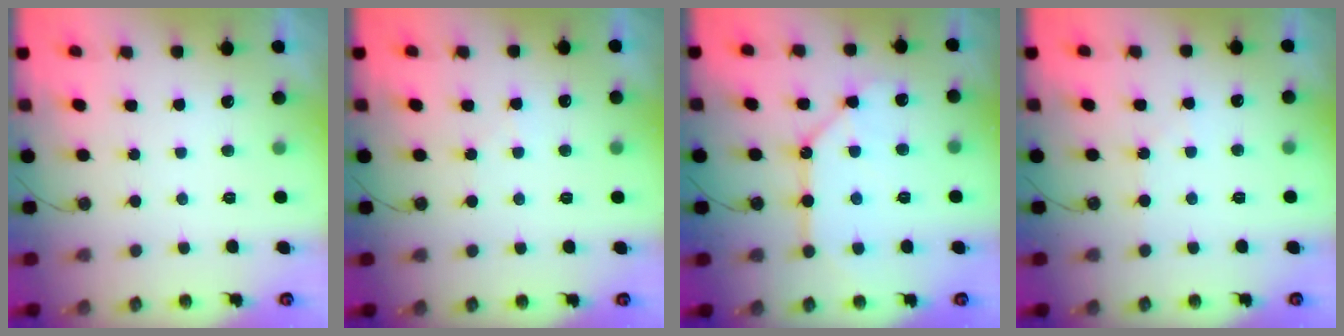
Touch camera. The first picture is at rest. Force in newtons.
{"total": 3.5, "press": 3.5, "slide": 0.5}
{"total": 13.1, "press": 13.1, "slide": 1.5}
{"total": 2.8, "press": 2.8, "slide": 0.6}